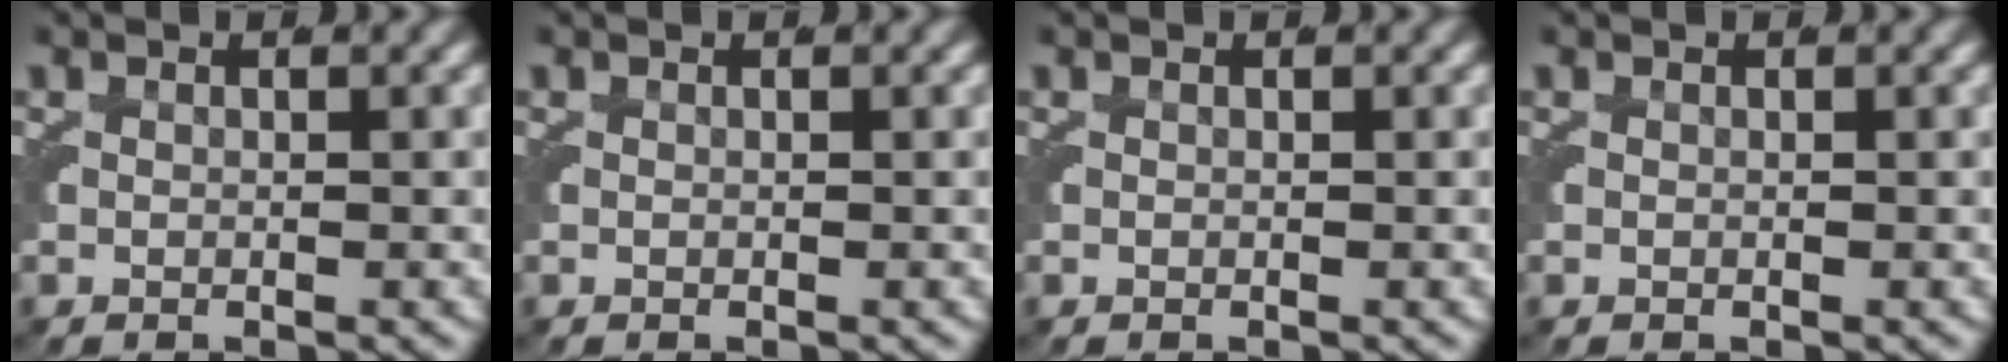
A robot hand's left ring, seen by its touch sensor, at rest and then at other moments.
{"total": 0.0}
{"total": 0.0}
{"total": 0.0}